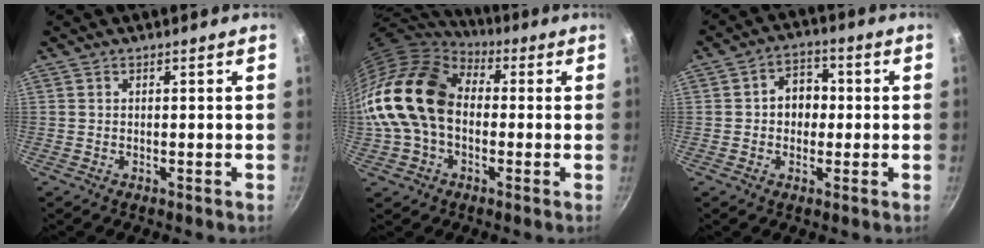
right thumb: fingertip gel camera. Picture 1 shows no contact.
{"total": 20.0, "force": [0.1, 14.3, 13.9], "torque": [-0.256, 0.042, -0.010]}
{"total": 6.7, "force": [0.0, 5.4, 3.9], "torque": [-0.014, 0.015, -0.006]}